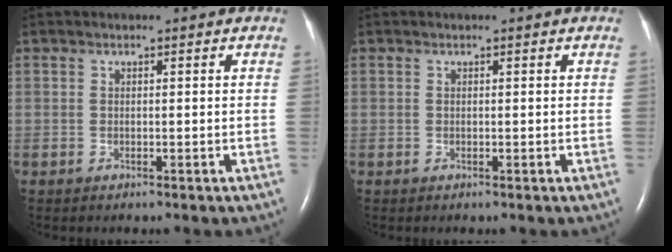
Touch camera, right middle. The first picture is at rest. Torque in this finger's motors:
{"motor_torque": [0.00, 0.00, -0.01, 0.00]}